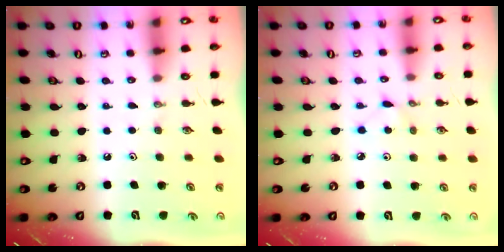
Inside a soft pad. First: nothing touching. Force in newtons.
{"total": 2.0, "press": 2.0, "slide": 0.3}